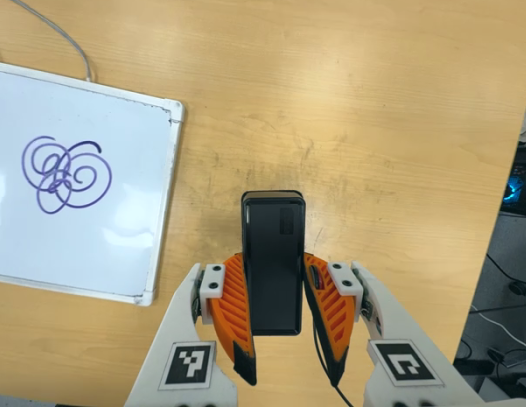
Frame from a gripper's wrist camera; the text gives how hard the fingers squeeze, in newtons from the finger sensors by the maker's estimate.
{"total": 4.7, "left": 3.5, "right": 5.9}